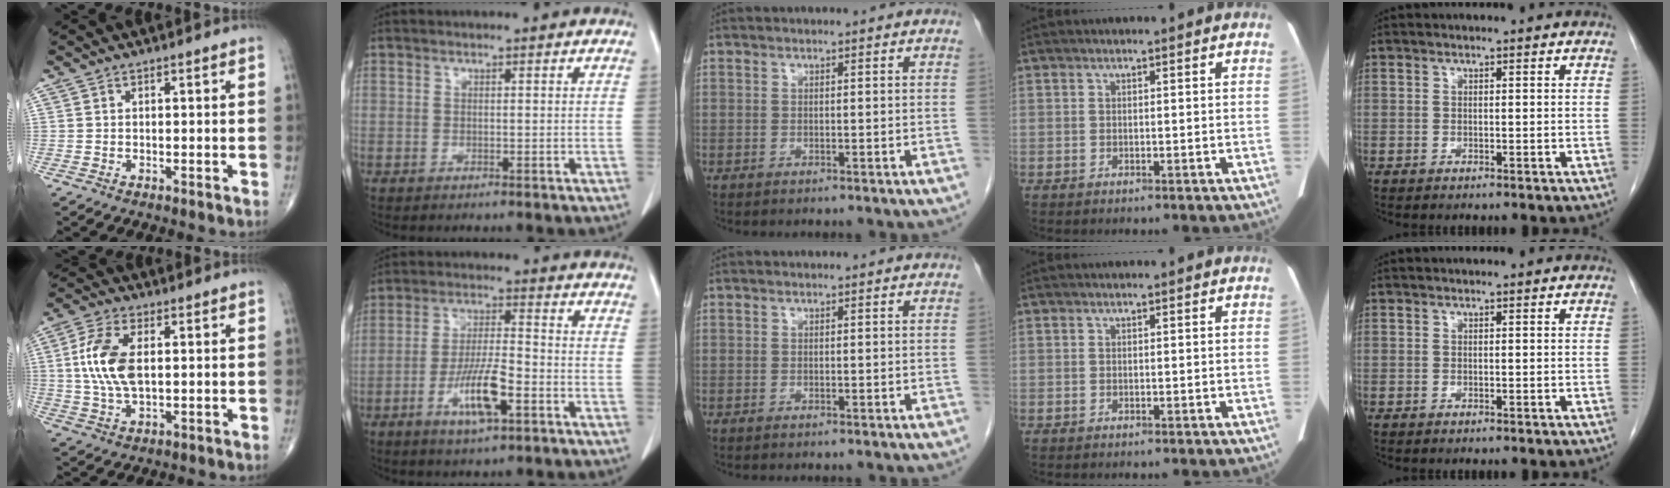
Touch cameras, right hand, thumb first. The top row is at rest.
{"thumb": {"total": 10.6, "force": [1.3, 5.4, 9.0], "torque": [-0.198, 0.003, 0.026]}, "index": {"total": 9.2, "force": [-3.7, 1.9, 8.2], "torque": [-0.160, -0.004, -0.063]}}